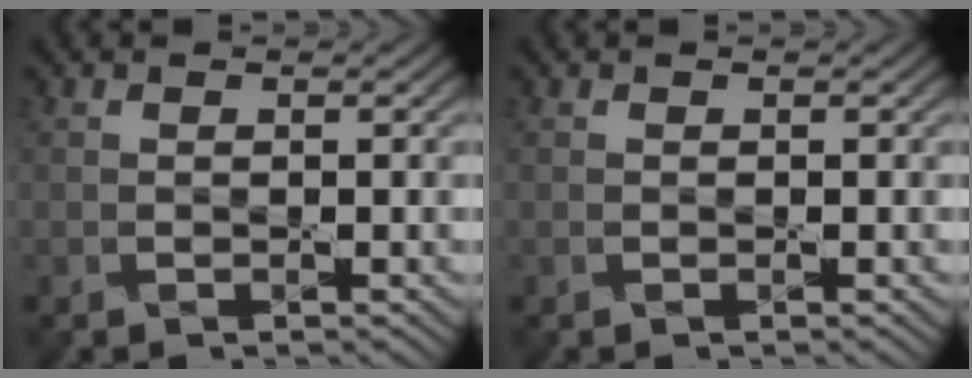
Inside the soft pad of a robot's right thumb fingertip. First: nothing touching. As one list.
[{"total": 0.0}]